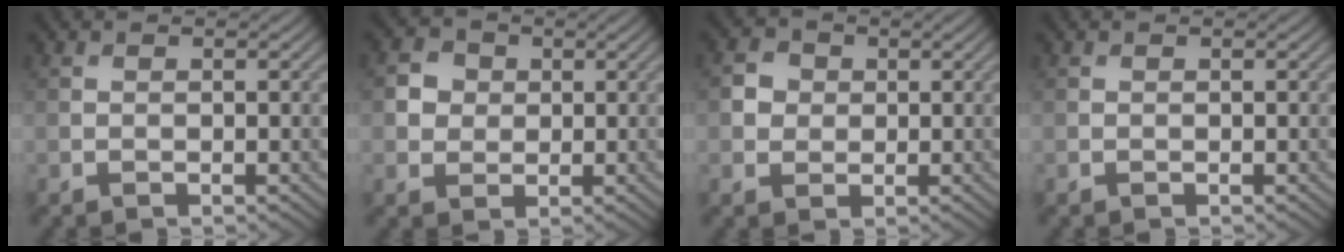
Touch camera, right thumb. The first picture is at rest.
{"total": 3.2, "force": [0.4, 2.9, 1.2], "torque": [-0.028, 0.002, 0.002]}
{"total": 2.7, "force": [0.2, 2.5, 1.0], "torque": [-0.022, 0.001, 0.000]}
{"total": 0.0}